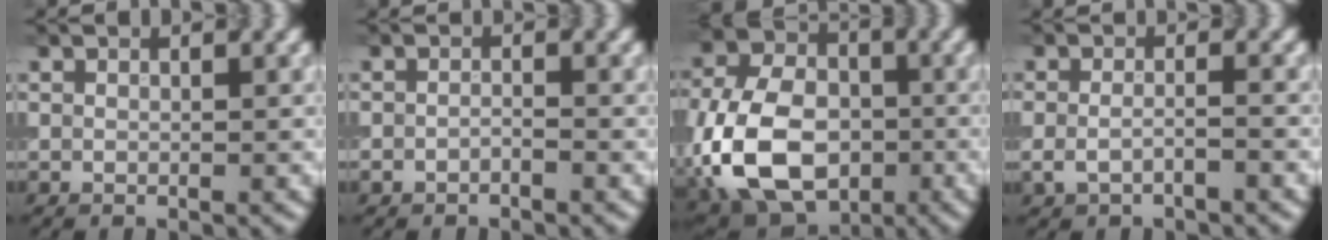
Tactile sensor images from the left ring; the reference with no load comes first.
{"total": 0.9, "force": [-0.6, 0.4, 0.4], "torque": [-0.008, 0.000, -0.013]}
{"total": 12.2, "force": [-3.1, 8.6, 8.2], "torque": [-0.183, -0.011, -0.068]}
{"total": 2.0, "force": [-1.1, 0.7, 1.5], "torque": [-0.033, -0.004, -0.026]}